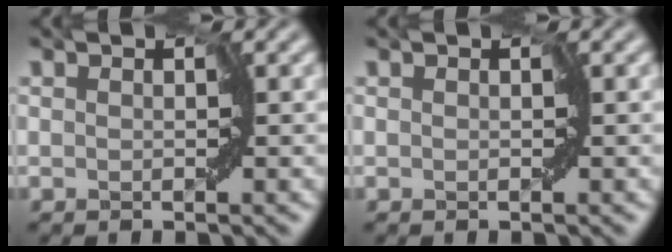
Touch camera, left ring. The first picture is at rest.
{"total": 0.0}